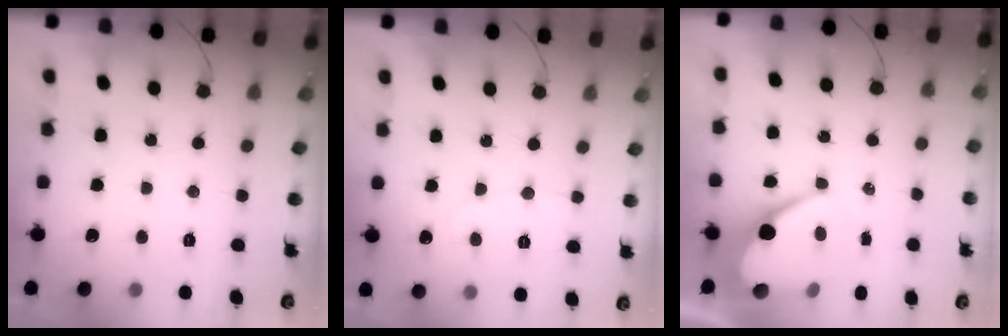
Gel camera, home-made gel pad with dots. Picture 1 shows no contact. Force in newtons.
{"total": 3.0, "press": 3.0, "slide": 0.2}
{"total": 11.3, "press": 11.2, "slide": 1.2}